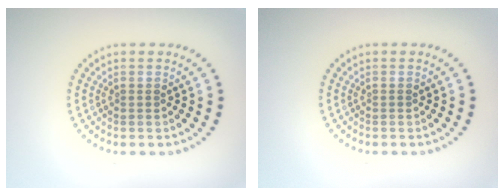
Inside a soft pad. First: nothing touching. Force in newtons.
{"total": 0.0}